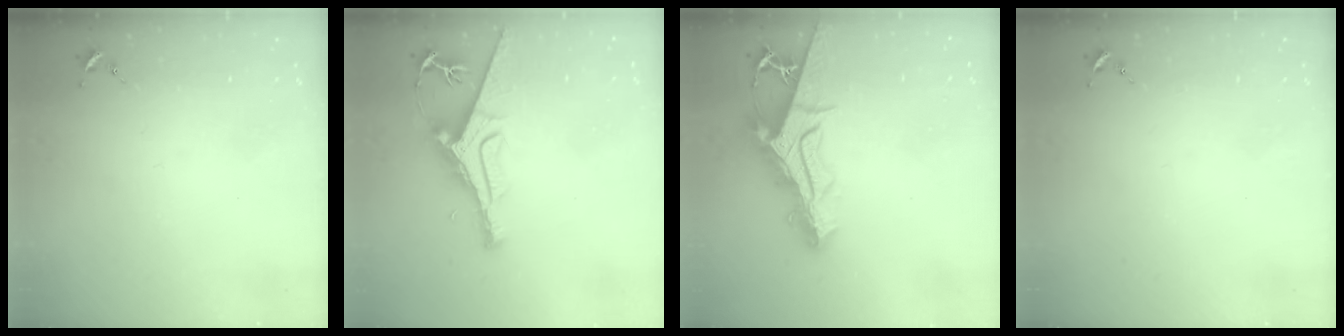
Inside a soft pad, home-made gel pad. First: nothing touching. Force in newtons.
{"total": 9.7, "press": 9.7, "slide": 0.7}
{"total": 15.2, "press": 15.2, "slide": 1.3}
{"total": 0.0}